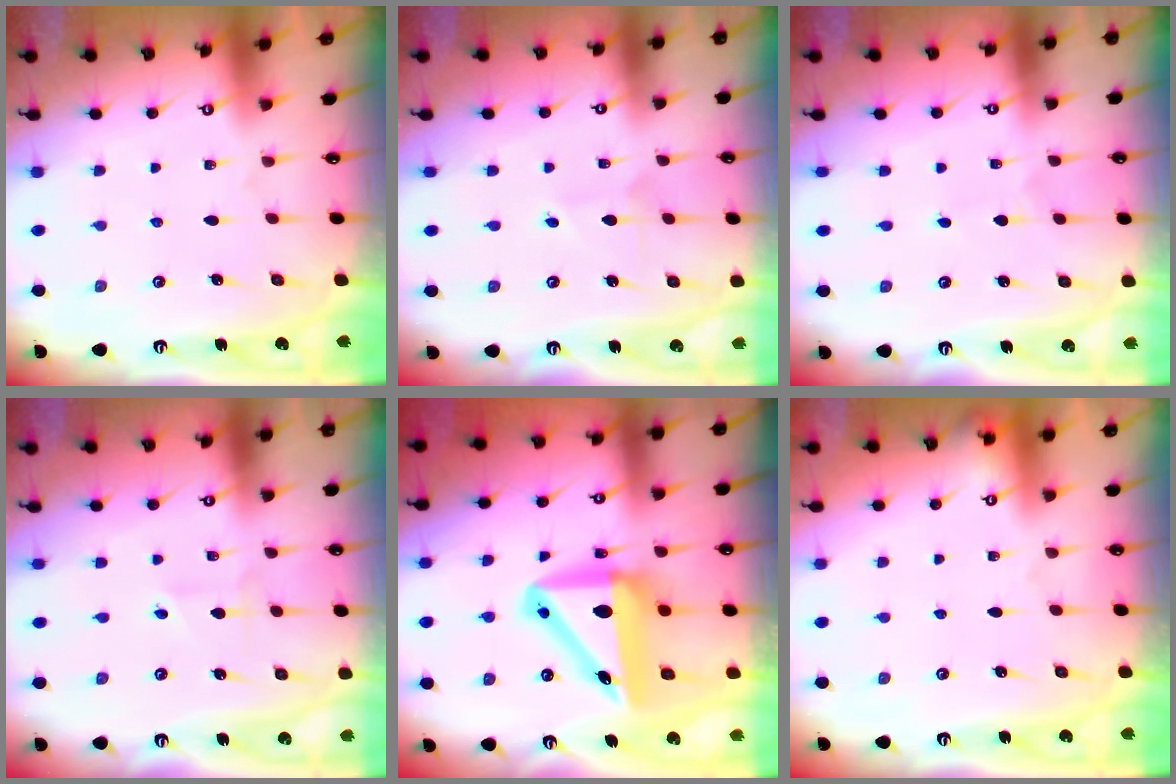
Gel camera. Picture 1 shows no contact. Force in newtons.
{"total": 2.6, "press": 2.6, "slide": 0.2}
{"total": 0.5, "press": 0.5, "slide": 0.1}
{"total": 1.6, "press": 1.5, "slide": 0.5}
{"total": 13.2, "press": 12.8, "slide": 3.2}
{"total": 0.0}